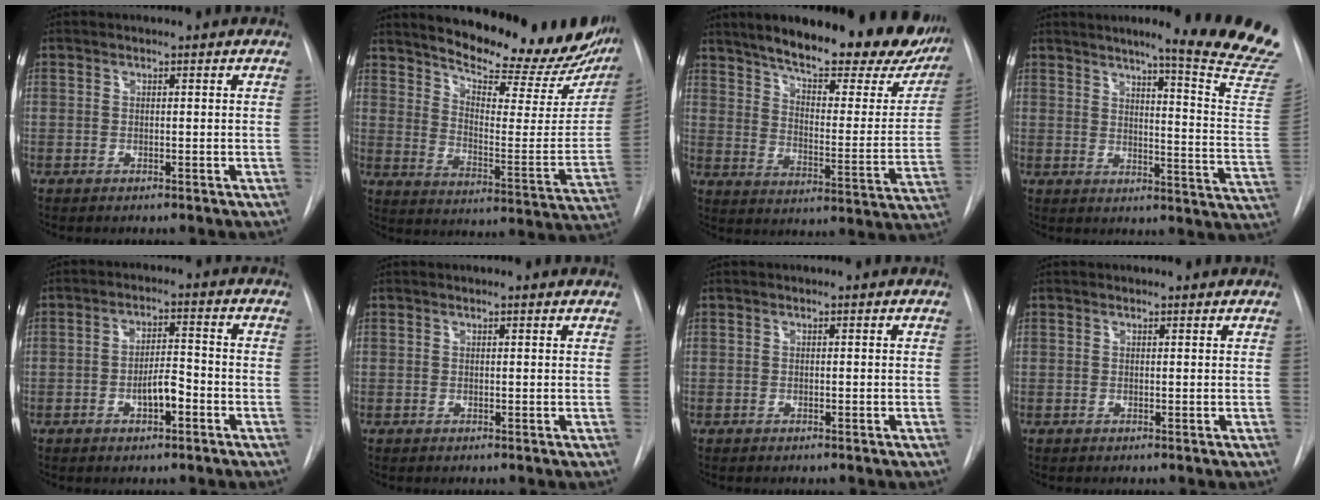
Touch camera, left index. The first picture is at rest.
{"total": 24.9, "force": [21.7, 6.1, 10.6], "torque": [-0.158, -0.086, 0.272]}
{"total": 27.4, "force": [21.3, 7.4, 15.6], "torque": [-0.225, -0.032, 0.267]}
{"total": 18.5, "force": [15.8, -1.9, 9.3], "torque": [-0.120, -0.124, 0.177]}
{"total": 4.8, "force": [-2.6, 1.4, 3.7], "torque": [-0.066, 0.002, -0.042]}
{"total": 0.9, "force": [0.8, 0.1, 0.2], "torque": [-0.010, 0.000, 0.001]}
{"total": 0.0}
{"total": 0.7, "force": [0.6, 0.4, 0.1], "torque": [-0.007, 0.004, 0.004]}